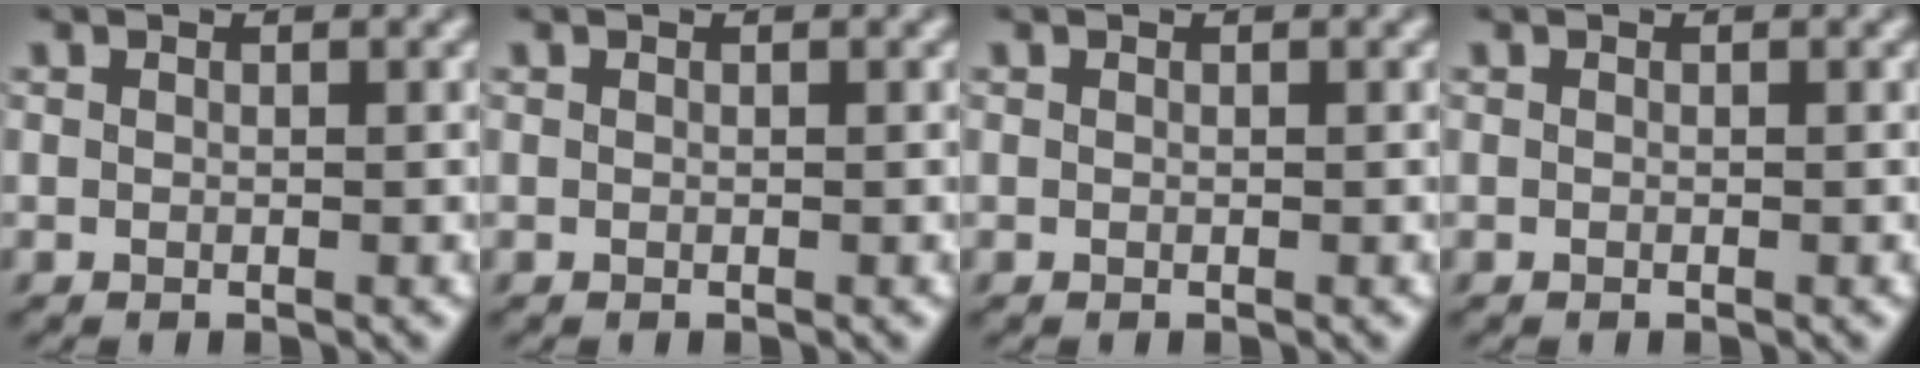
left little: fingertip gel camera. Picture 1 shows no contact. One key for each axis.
{"total": 0.0}
{"total": 0.0}
{"total": 0.0}